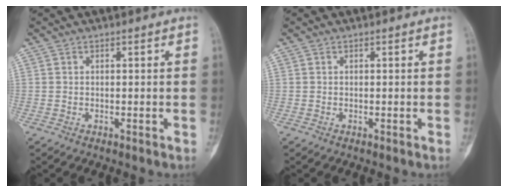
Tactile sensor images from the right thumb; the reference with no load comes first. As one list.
[{"total": 0.0}]